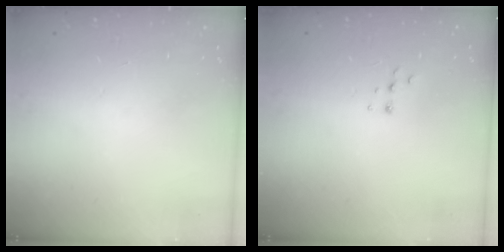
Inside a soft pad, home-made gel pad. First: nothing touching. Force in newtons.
{"total": 3.9, "press": 3.9, "slide": 0.6}